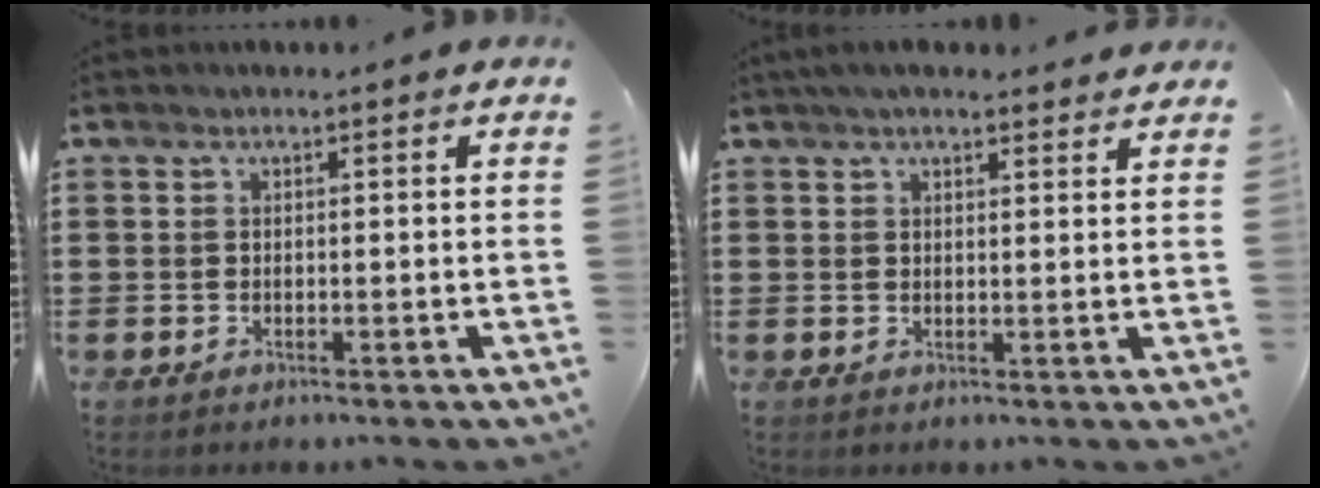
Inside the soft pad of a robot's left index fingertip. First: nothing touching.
{"total": 3.4, "force": [2.9, 0.9, 1.4], "torque": [-0.033, 0.003, 0.055]}